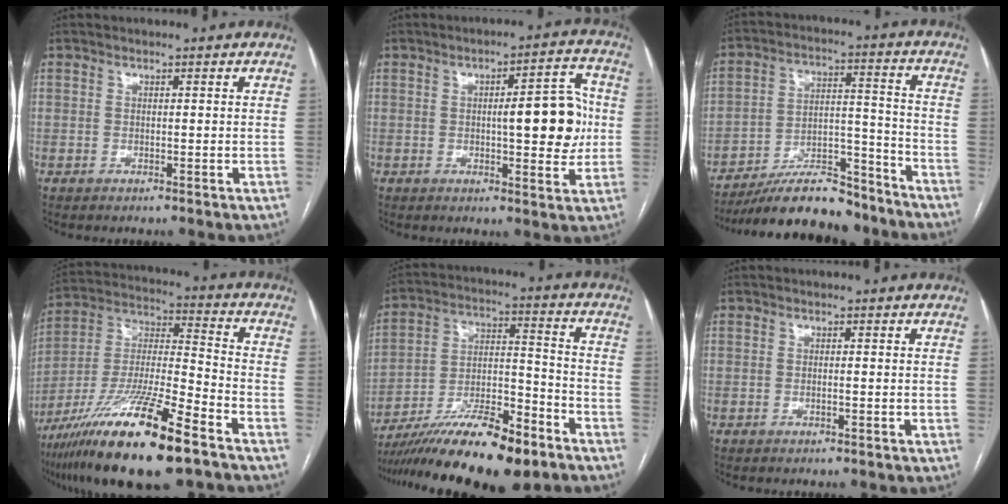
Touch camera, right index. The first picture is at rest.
{"total": 9.9, "force": [0.2, 2.6, 9.6], "torque": [-0.122, 0.017, 0.004]}
{"total": 16.0, "force": [-14.1, 4.3, 6.2], "torque": [-0.092, 0.033, -0.232]}
{"total": 21.4, "force": [-13.5, 2.2, 16.4], "torque": [-0.321, -0.038, -0.242]}
{"total": 19.5, "force": [-14.3, 3.8, 12.6], "torque": [-0.202, -0.003, -0.245]}
{"total": 0.6, "force": [-0.3, 0.0, 0.6], "torque": [-0.013, 0.001, -0.004]}